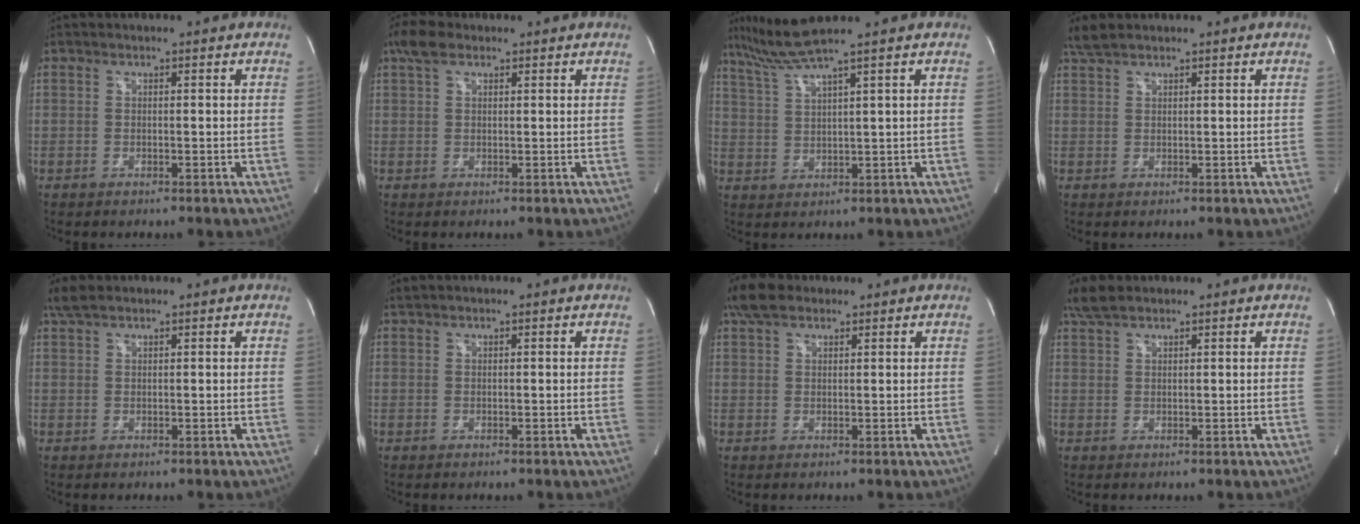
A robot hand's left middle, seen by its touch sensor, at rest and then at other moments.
{"total": 3.5, "force": [2.3, 1.7, 2.1], "torque": [-0.051, 0.022, 0.047]}
{"total": 5.6, "force": [4.6, -2.1, 2.3], "torque": [-0.061, -0.001, 0.102]}
{"total": 2.4, "force": [2.2, 0.4, 0.9], "torque": [-0.027, 0.014, 0.047]}
{"total": 2.5, "force": [2.0, 0.6, 1.3], "torque": [-0.036, 0.018, 0.044]}
{"total": 0.5, "force": [0.5, -0.1, 0.0], "torque": [-0.010, 0.009, 0.015]}
{"total": 4.7, "force": [3.5, 2.2, 2.2], "torque": [-0.056, 0.025, 0.071]}
{"total": 3.2, "force": [2.7, 0.8, 1.5], "torque": [-0.042, 0.015, 0.057]}